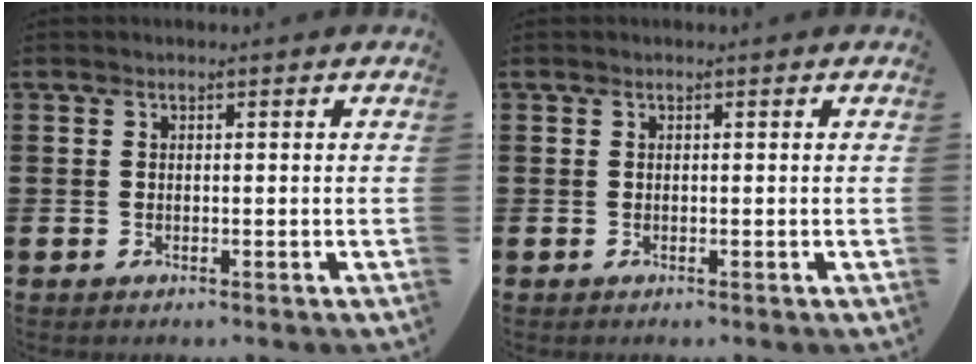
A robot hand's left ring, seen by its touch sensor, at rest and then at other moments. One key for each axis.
{"total": 0.0}